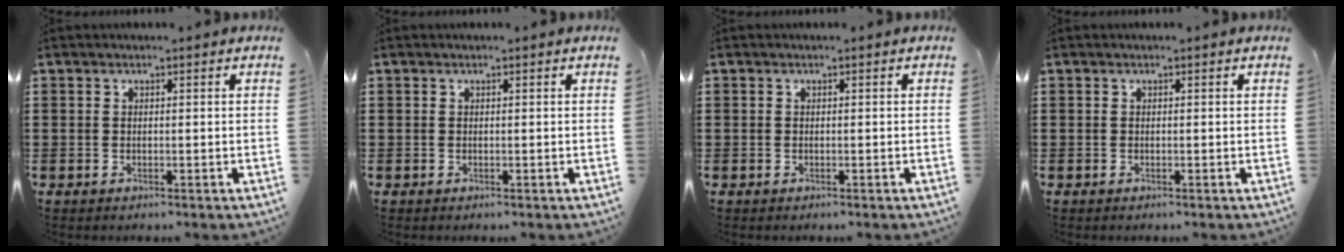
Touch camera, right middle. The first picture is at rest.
{"total": 0.0}
{"total": 0.6, "force": [-0.1, 0.6, 0.0], "torque": [-0.001, 0.006, -0.004]}
{"total": 0.0}